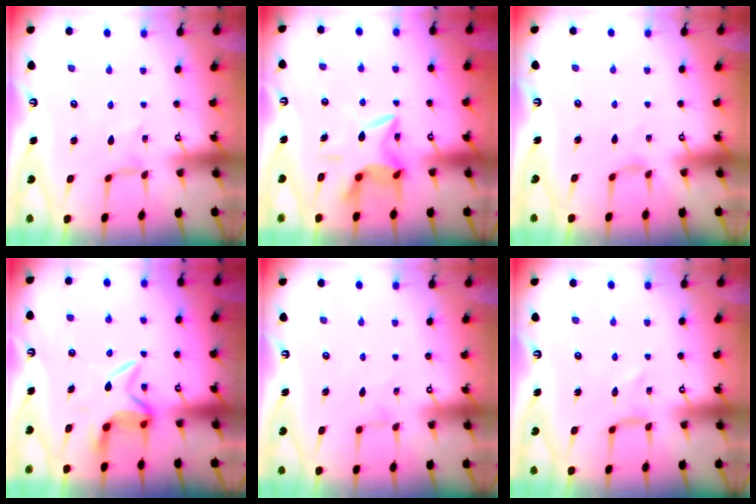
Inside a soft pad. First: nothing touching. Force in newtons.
{"total": 10.9, "press": 10.9, "slide": 0.8}
{"total": 1.2, "press": 1.2, "slide": 0.3}
{"total": 6.4, "press": 6.2, "slide": 1.2}
{"total": 0.0}
{"total": 0.0}